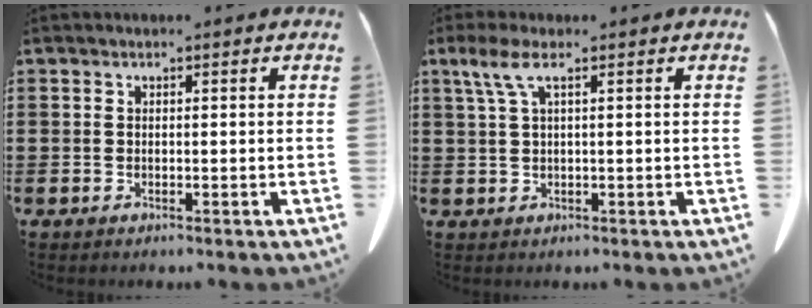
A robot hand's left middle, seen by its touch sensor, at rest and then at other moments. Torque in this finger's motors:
{"motor_torque": [-0.01, 0.17, 0.35, 0.09]}